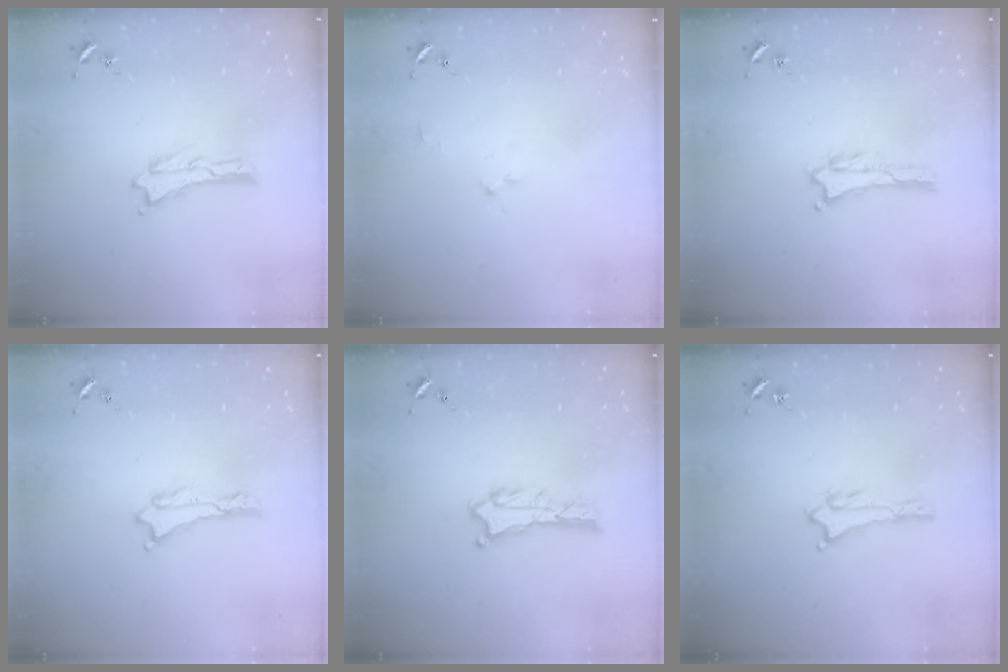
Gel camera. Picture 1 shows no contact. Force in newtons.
{"total": 2.2, "press": 2.2, "slide": 0.2}
{"total": 0.0}
{"total": 0.0}
{"total": 1.3, "press": 1.2, "slide": 0.1}
{"total": 1.0, "press": 1.0, "slide": 0.1}